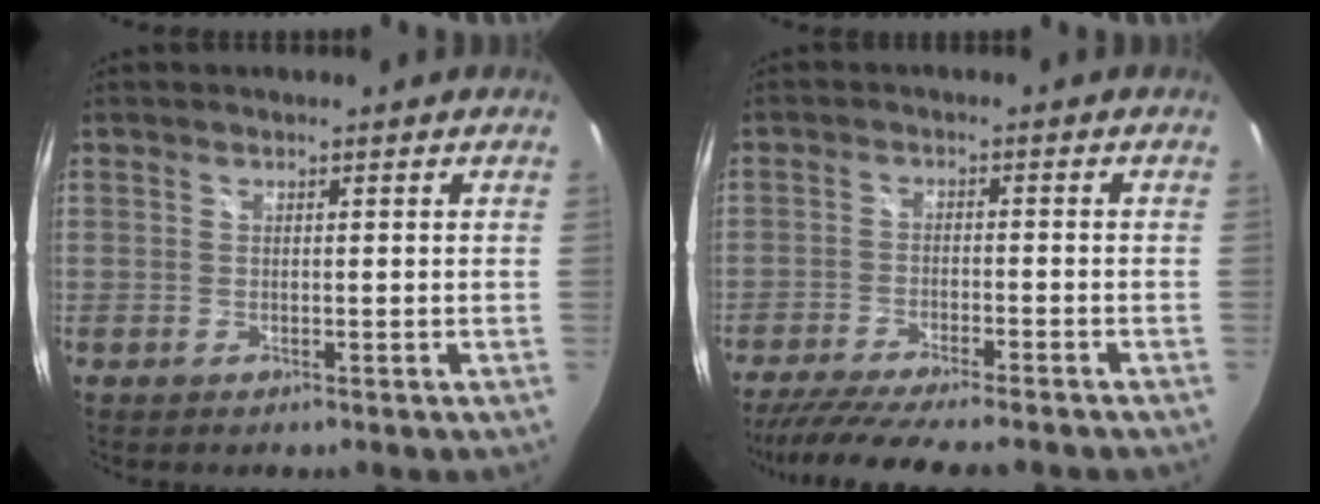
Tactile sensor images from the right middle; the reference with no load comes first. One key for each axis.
{"total": 14.0, "fx": -12.1, "fy": 1.4, "fz": 6.9, "tx": -0.143, "ty": -0.032, "tz": -0.191}